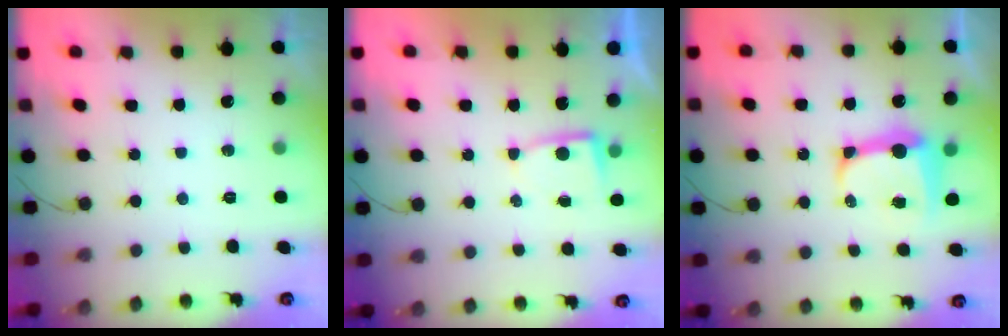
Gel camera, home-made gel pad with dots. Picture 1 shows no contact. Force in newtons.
{"total": 2.9, "press": 2.9, "slide": 0.4}
{"total": 10.2, "press": 10.2, "slide": 1.3}